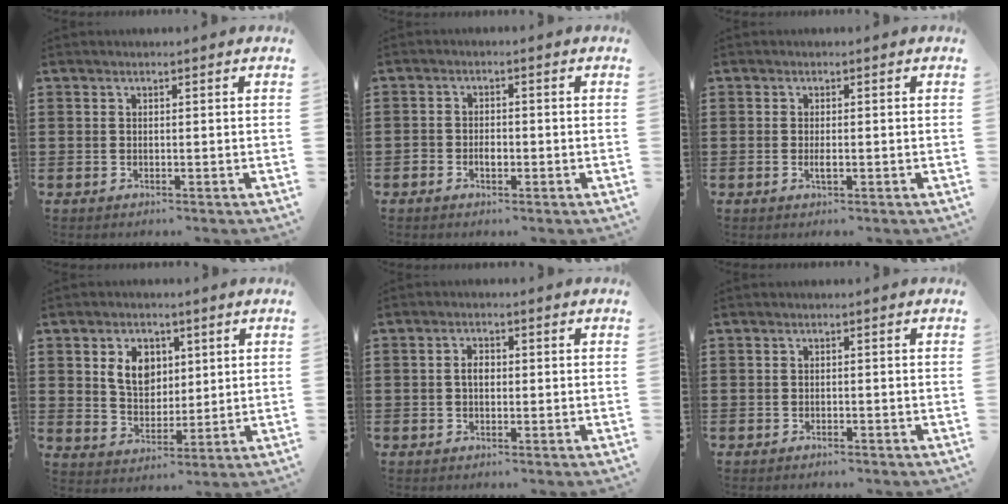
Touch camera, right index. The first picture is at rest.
{"total": 2.2, "force": [-0.8, 1.4, 1.5], "torque": [-0.030, 0.003, -0.016]}
{"total": 1.6, "force": [-0.4, 0.4, 1.5], "torque": [-0.035, -0.004, -0.009]}
{"total": 6.5, "force": [2.2, 5.0, 3.5], "torque": [-0.073, 0.011, 0.034]}
{"total": 2.2, "force": [0.0, 1.3, 1.8], "torque": [-0.035, 0.005, -0.001]}
{"total": 0.7, "force": [-0.6, 0.2, 0.2], "torque": [-0.005, 0.000, -0.013]}